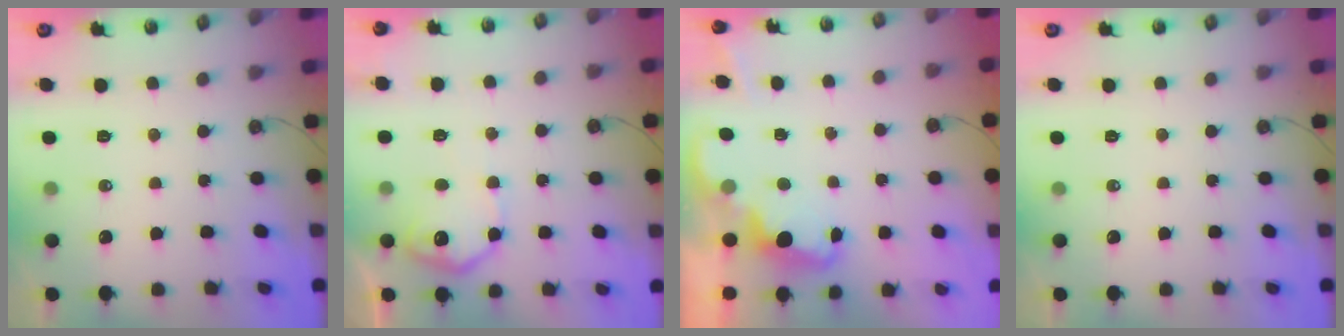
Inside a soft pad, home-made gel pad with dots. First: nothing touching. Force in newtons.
{"total": 10.7, "press": 10.7, "slide": 0.5}
{"total": 2.4, "press": 2.3, "slide": 0.5}
{"total": 0.0}